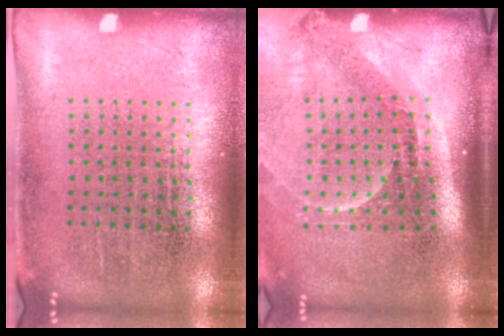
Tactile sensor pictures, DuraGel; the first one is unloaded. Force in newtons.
{"total": 2.2, "press": 1.6, "slide": 1.6}